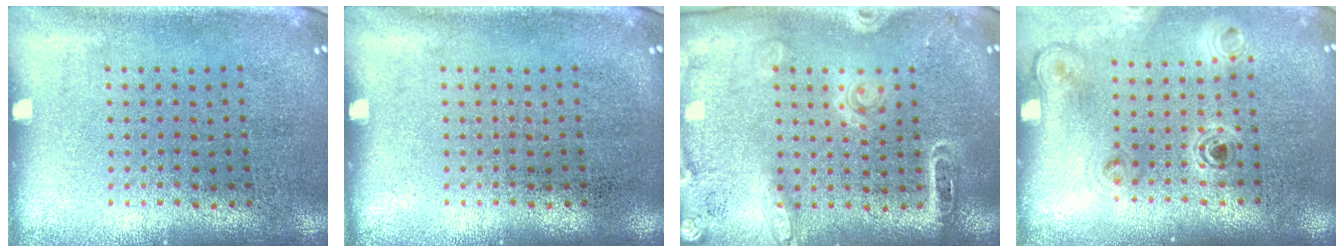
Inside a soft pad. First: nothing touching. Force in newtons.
{"total": 0.0}
{"total": 1.8, "press": 1.7, "slide": 0.6}
{"total": 1.0, "press": 1.0, "slide": 0.1}